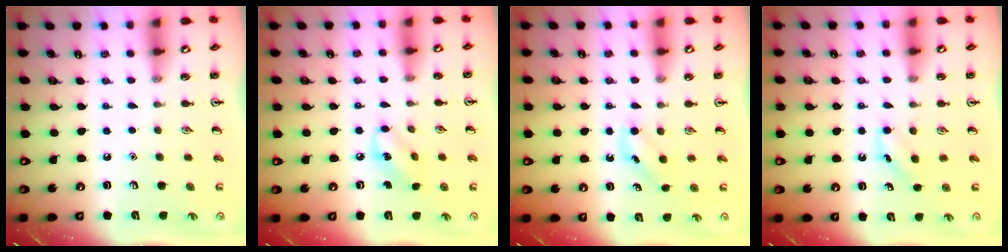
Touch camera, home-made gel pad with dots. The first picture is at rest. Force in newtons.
{"total": 5.2, "press": 5.1, "slide": 0.8}
{"total": 3.7, "press": 3.6, "slide": 1.0}
{"total": 3.9, "press": 3.6, "slide": 1.5}